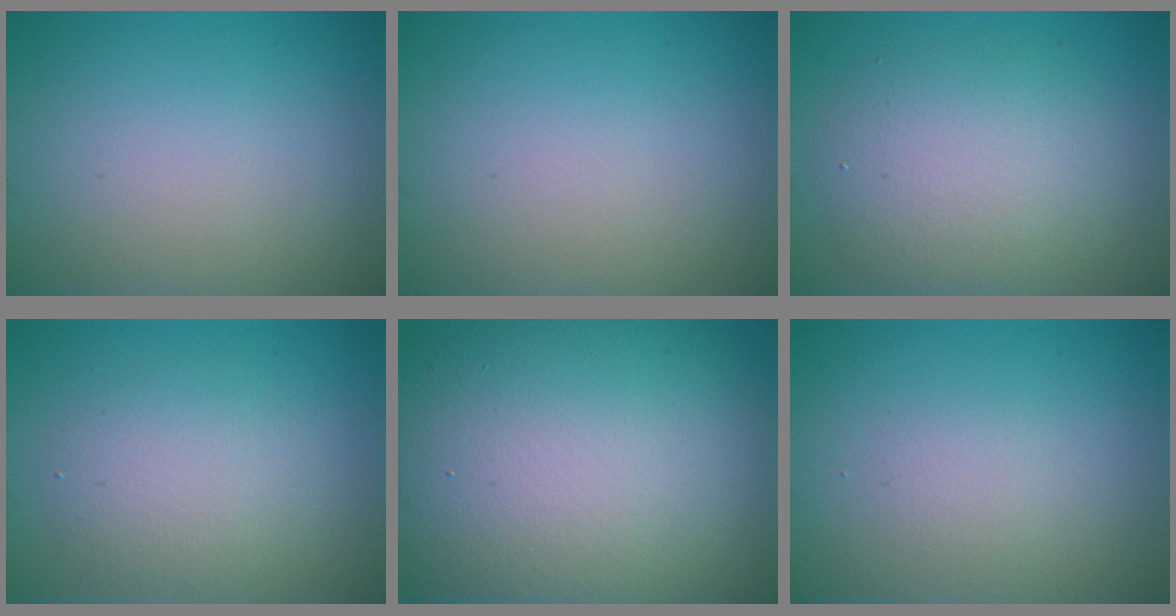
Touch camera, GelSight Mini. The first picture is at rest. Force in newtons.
{"total": 0.0}
{"total": 5.6, "press": 5.6, "slide": 0.3}
{"total": 2.0, "press": 2.0, "slide": 0.2}
{"total": 19.0, "press": 19.0, "slide": 0.7}
{"total": 1.2, "press": 1.2, "slide": 0.1}